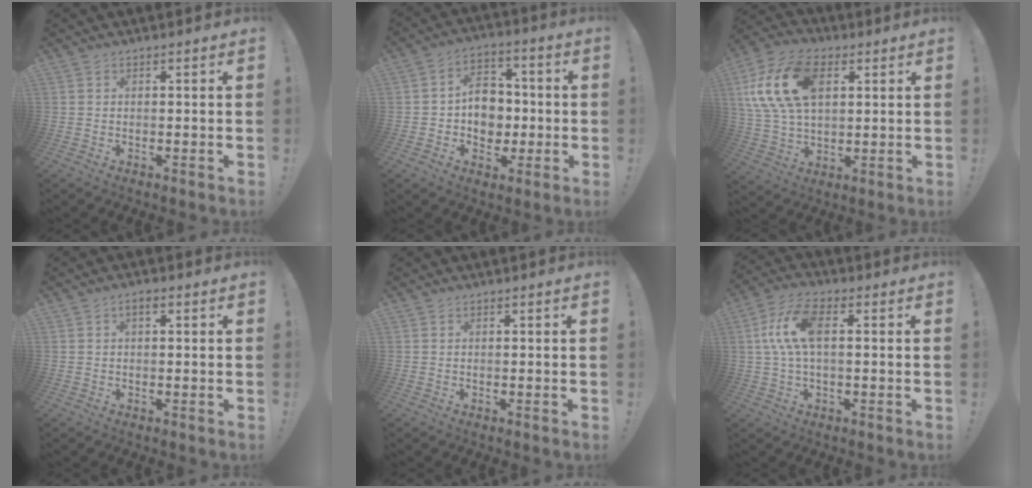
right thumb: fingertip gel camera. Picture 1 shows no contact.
{"total": 10.9, "force": [-0.1, 9.5, 5.4], "torque": [-0.079, 0.009, 0.007]}
{"total": 19.3, "force": [5.7, 12.2, 13.9], "torque": [-0.267, -0.001, 0.103]}
{"total": 1.7, "force": [0.4, 0.8, 1.5], "torque": [-0.023, 0.002, 0.004]}
{"total": 0.0}
{"total": 11.5, "force": [1.2, 5.4, 10.1], "torque": [-0.204, 0.007, 0.022]}